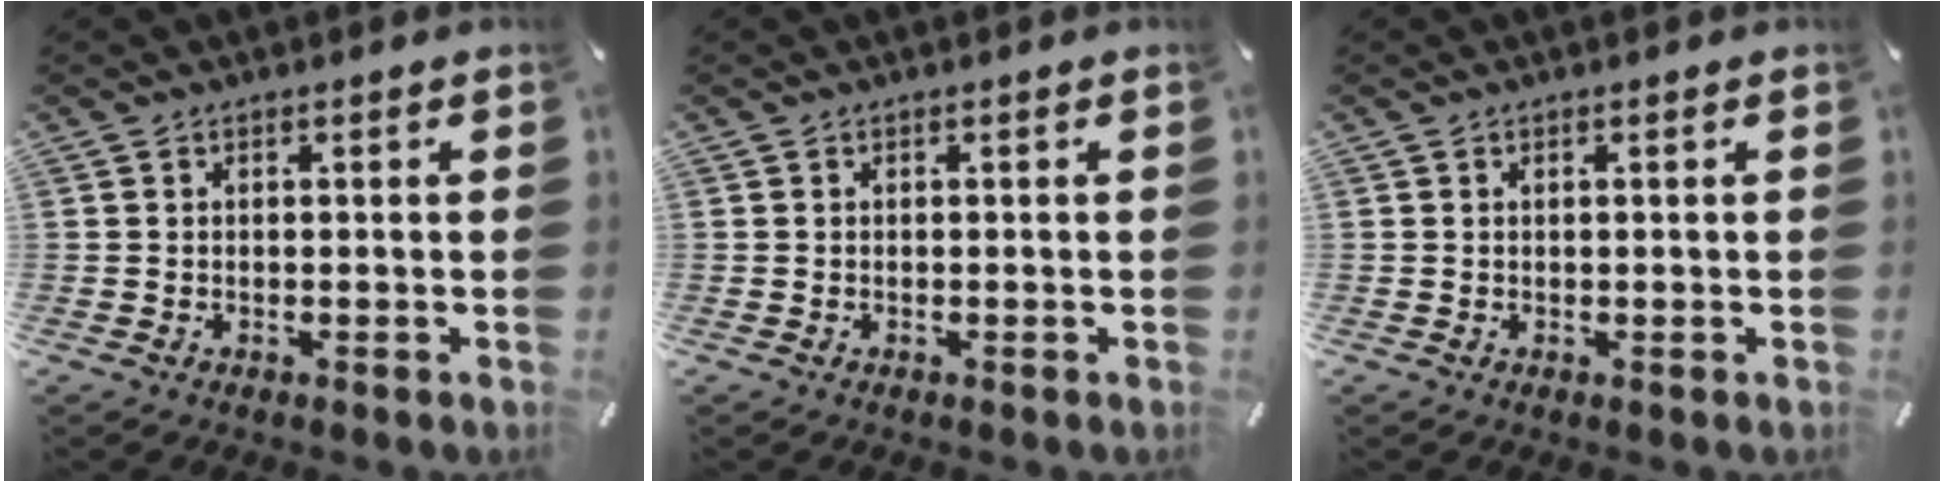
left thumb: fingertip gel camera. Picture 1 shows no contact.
{"total": 0.0}
{"total": 0.0}